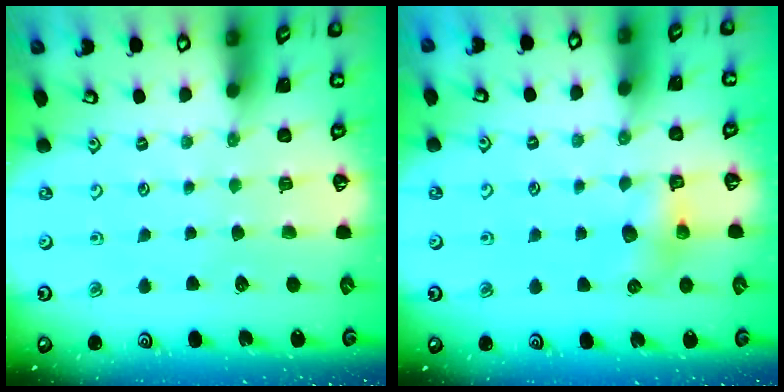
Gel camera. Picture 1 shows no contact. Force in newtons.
{"total": 6.5, "press": 6.5, "slide": 0.7}